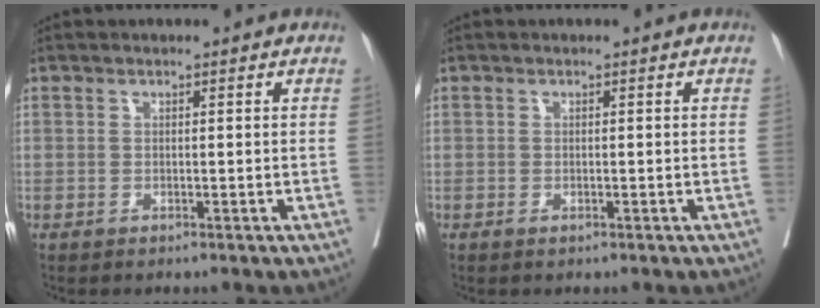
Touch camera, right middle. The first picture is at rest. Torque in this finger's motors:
{"motor_torque": [-0.07, -0.04, 0.00, -0.01]}